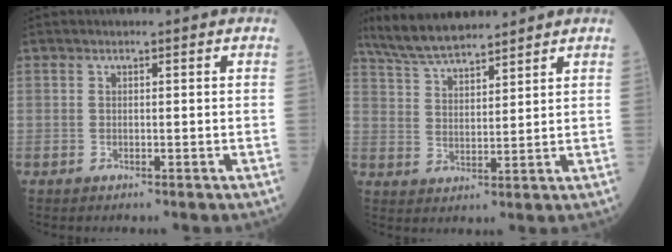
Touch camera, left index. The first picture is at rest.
{"total": 10.3, "force": [9.1, 1.8, 4.5], "torque": [-0.090, 0.023, 0.167]}